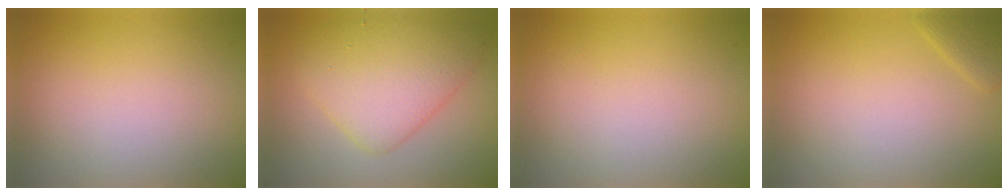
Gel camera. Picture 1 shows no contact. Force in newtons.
{"total": 6.5, "press": 6.5, "slide": 0.3}
{"total": 0.0}
{"total": 1.4, "press": 1.4, "slide": 0.1}